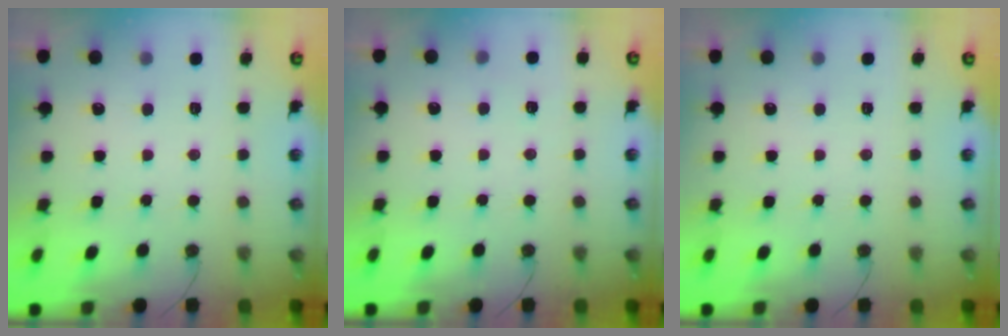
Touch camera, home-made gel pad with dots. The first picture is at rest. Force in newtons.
{"total": 2.1, "press": 2.1, "slide": 0.4}
{"total": 0.0}